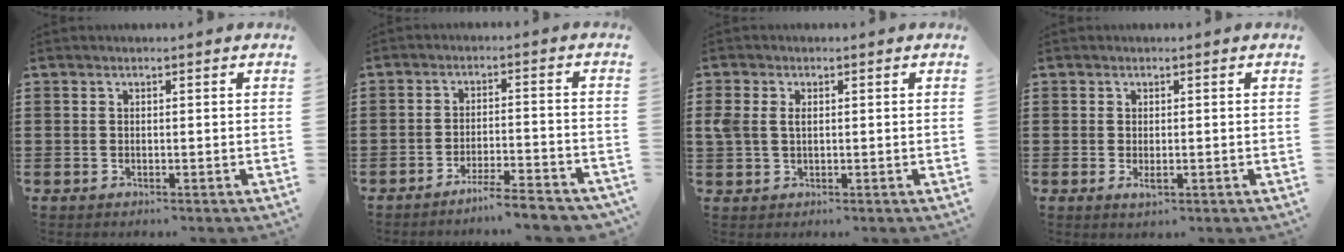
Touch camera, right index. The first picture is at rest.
{"total": 4.7, "force": [-4.3, -0.3, 1.9], "torque": [-0.031, -0.010, -0.081]}
{"total": 2.4, "force": [0.5, 1.6, 1.7], "torque": [-0.044, 0.006, 0.006]}
{"total": 1.4, "force": [-0.2, 0.5, 1.3], "torque": [-0.024, -0.002, -0.003]}